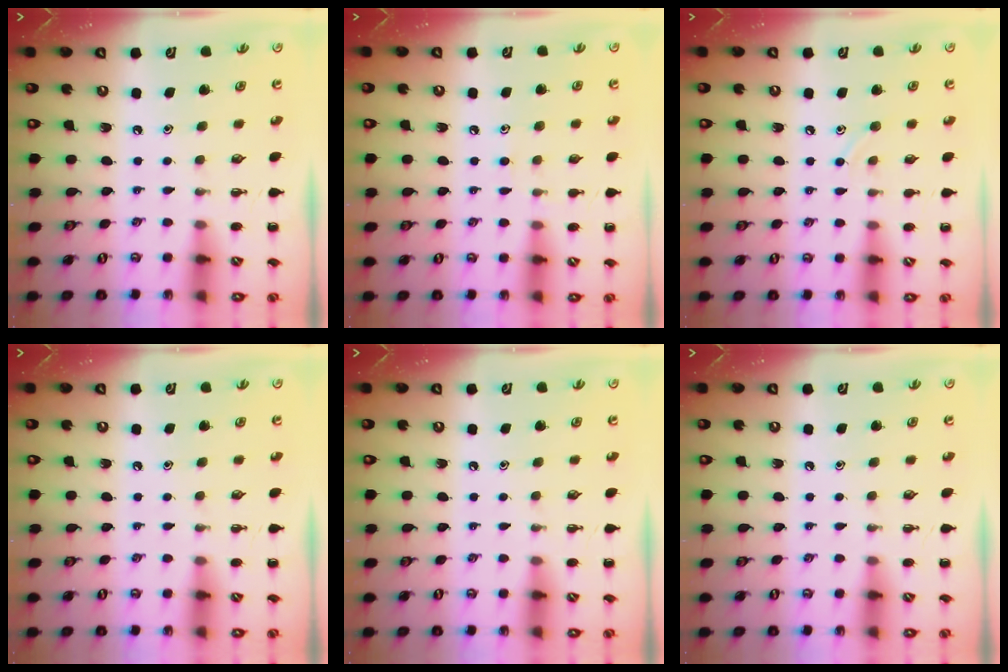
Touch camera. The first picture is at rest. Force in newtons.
{"total": 5.8, "press": 5.6, "slide": 1.7}
{"total": 5.4, "press": 5.1, "slide": 1.8}
{"total": 0.0}
{"total": 0.0}
{"total": 0.0}